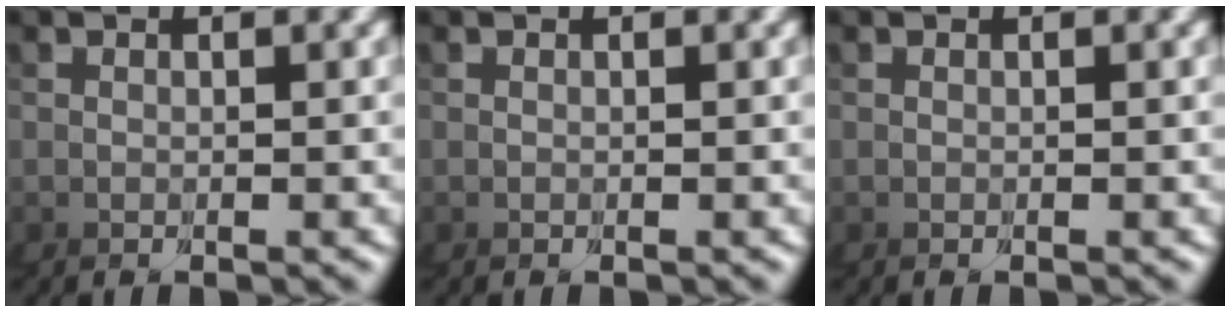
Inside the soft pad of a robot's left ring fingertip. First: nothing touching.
{"total": 0.0}
{"total": 0.0}